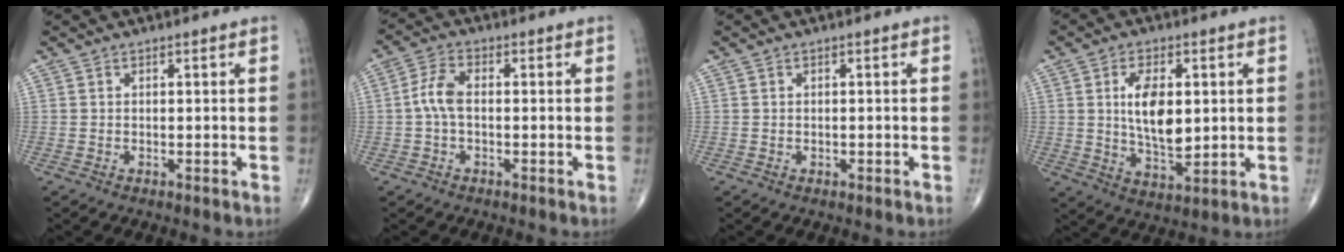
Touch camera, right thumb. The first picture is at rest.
{"total": 5.0, "force": [-0.3, 2.6, 4.2], "torque": [-0.094, 0.015, -0.013]}
{"total": 0.7, "force": [-0.1, 0.4, 0.5], "torque": [-0.008, 0.001, -0.001]}
{"total": 10.8, "force": [1.6, 5.4, 9.2], "torque": [-0.149, -0.015, 0.035]}